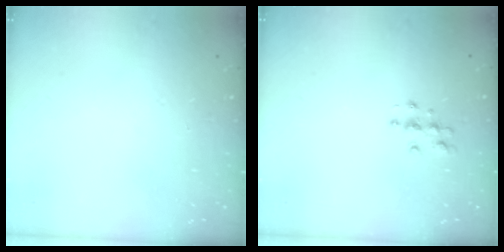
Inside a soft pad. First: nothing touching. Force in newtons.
{"total": 4.1, "press": 4.1, "slide": 0.5}